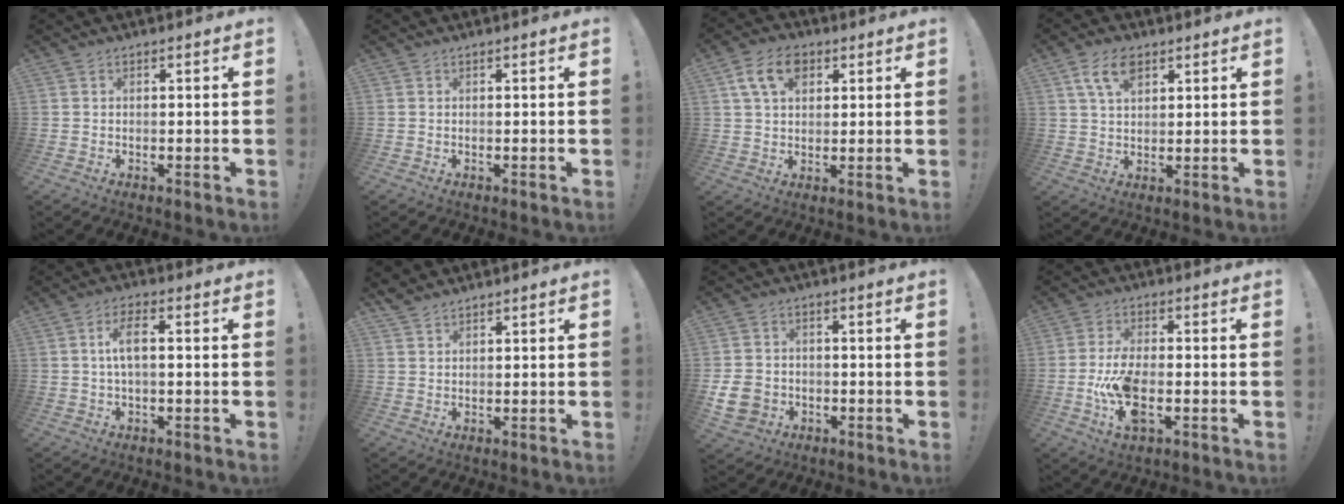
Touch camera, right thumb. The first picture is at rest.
{"total": 0.0}
{"total": 10.1, "force": [4.2, 6.7, 6.2], "torque": [-0.098, 0.003, 0.081]}
{"total": 8.3, "force": [4.2, 4.6, 5.4], "torque": [-0.091, -0.006, 0.080]}
{"total": 6.1, "force": [0.4, 2.1, 5.7], "torque": [-0.104, 0.002, 0.004]}
{"total": 2.7, "force": [2.4, 1.0, 0.7], "torque": [-0.009, -0.012, 0.046]}
{"total": 8.6, "force": [-2.7, 7.3, 3.7], "torque": [-0.064, 0.015, -0.048]}
{"total": 11.5, "force": [-3.2, 5.4, 9.6], "torque": [-0.205, 0.000, -0.057]}